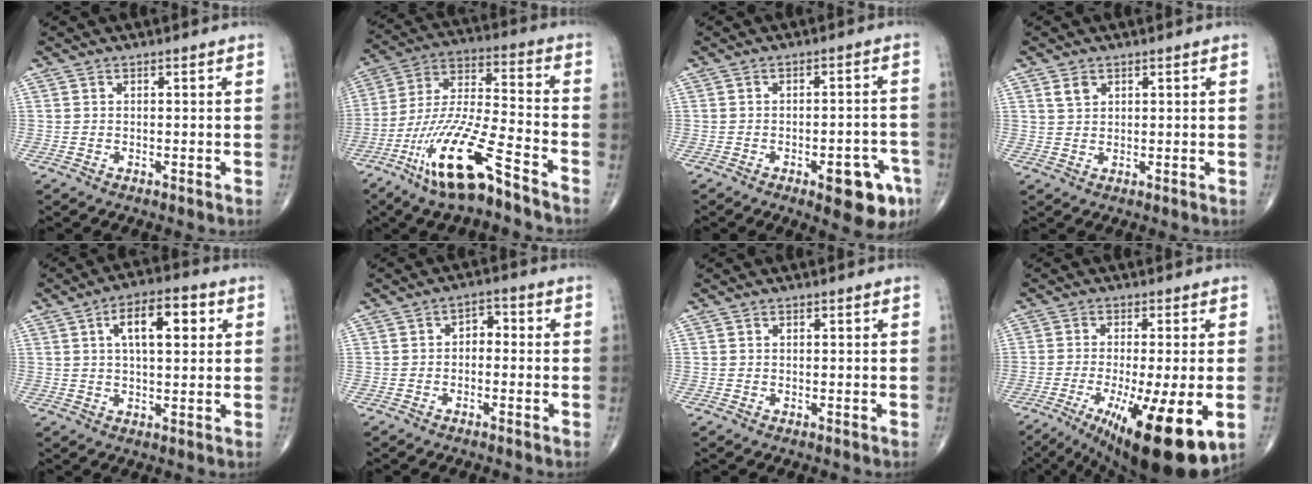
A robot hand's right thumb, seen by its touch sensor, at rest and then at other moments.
{"total": 17.8, "force": [-10.8, 3.7, 13.6], "torque": [-0.277, 0.059, -0.202]}
{"total": 9.8, "force": [-4.7, 3.7, 7.7], "torque": [-0.072, 0.024, -0.052]}
{"total": 2.4, "force": [1.3, 1.6, 1.2], "torque": [-0.018, -0.004, 0.028]}
{"total": 10.3, "force": [3.1, 4.5, 8.7], "torque": [-0.119, 0.008, 0.044]}
{"total": 3.1, "force": [-0.3, 2.2, 2.2], "torque": [-0.012, 0.016, -0.018]}
{"total": 0.0}
{"total": 17.8, "force": [-6.2, 4.1, 16.2], "torque": [-0.230, -0.028, -0.083]}